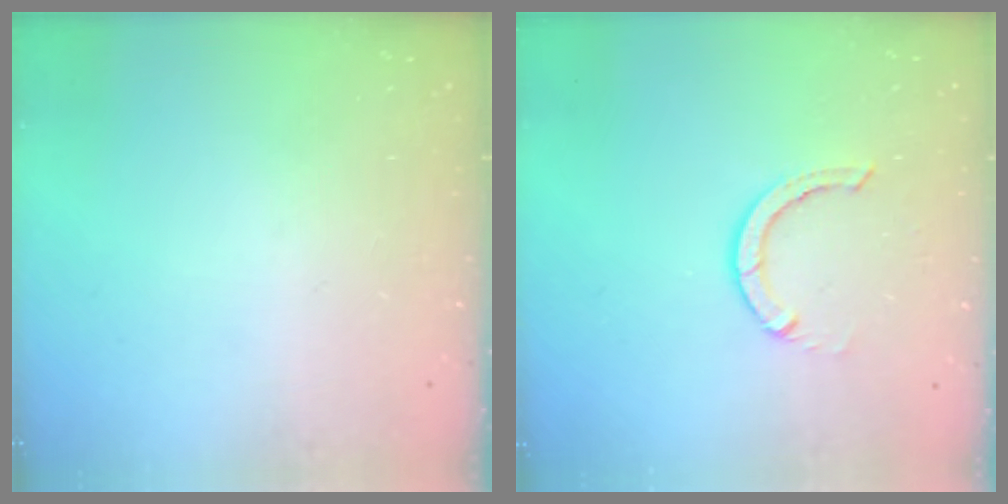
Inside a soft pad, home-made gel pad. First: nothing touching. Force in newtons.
{"total": 3.7, "press": 3.7, "slide": 0.3}